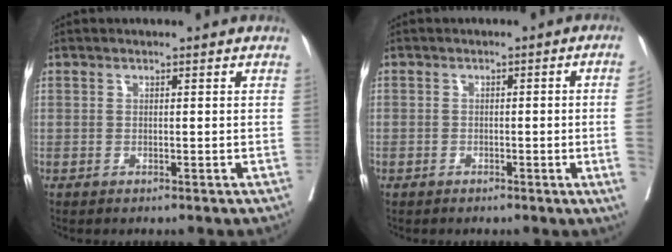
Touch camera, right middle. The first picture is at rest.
{"total": 4.3, "force": [-0.7, -0.9, 4.1], "torque": [-0.049, 0.003, -0.009]}